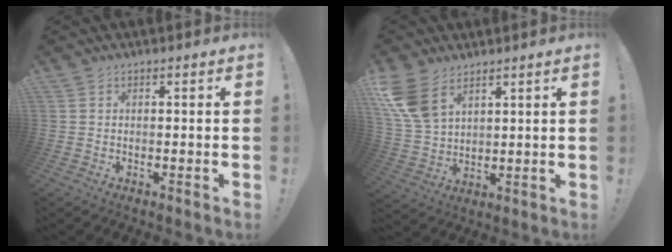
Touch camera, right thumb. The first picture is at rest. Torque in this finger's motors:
{"motor_torque": [0.50, 1.84, 0.41, 0.00, 0.08]}